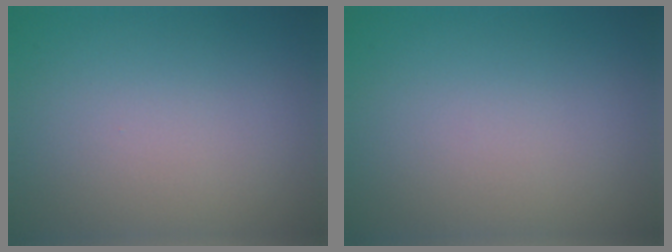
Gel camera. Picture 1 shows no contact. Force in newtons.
{"total": 0.0}